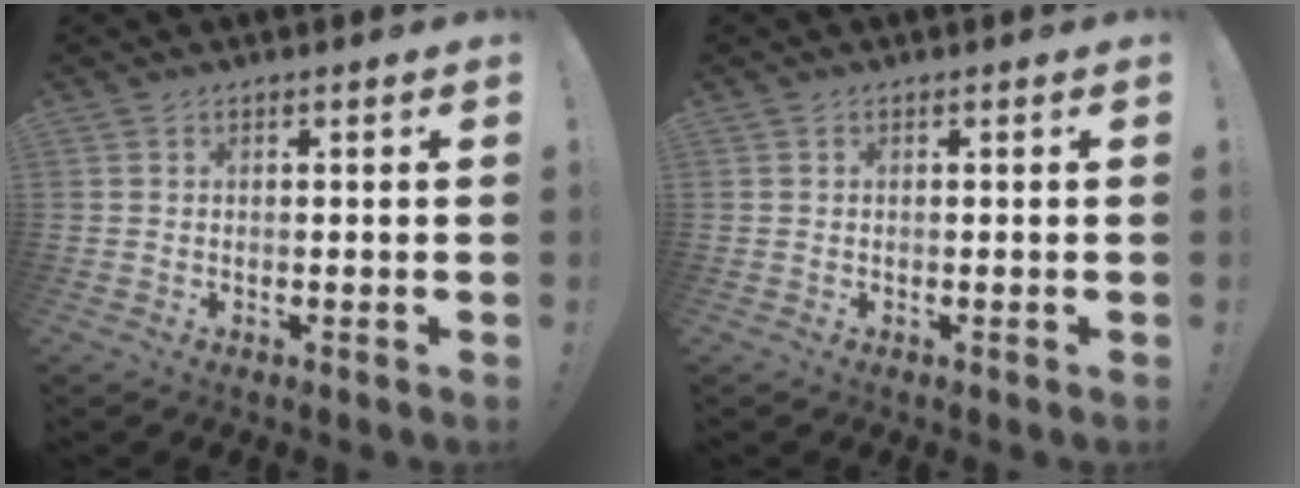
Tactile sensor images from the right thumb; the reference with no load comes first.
{"total": 0.0}